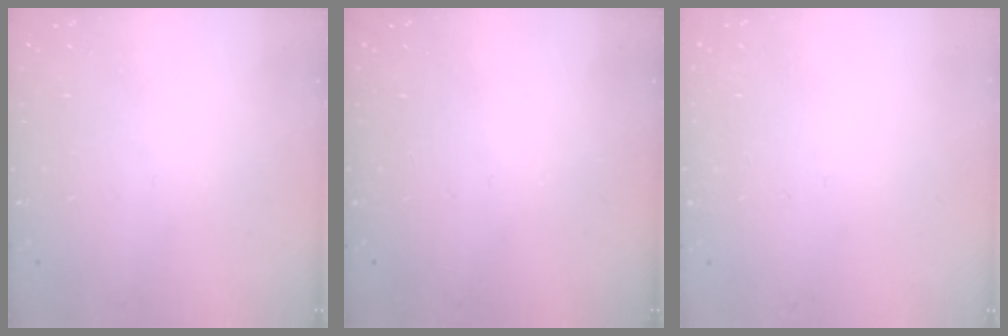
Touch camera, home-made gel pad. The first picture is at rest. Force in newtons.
{"total": 0.0}
{"total": 2.7, "press": 2.7, "slide": 0.3}